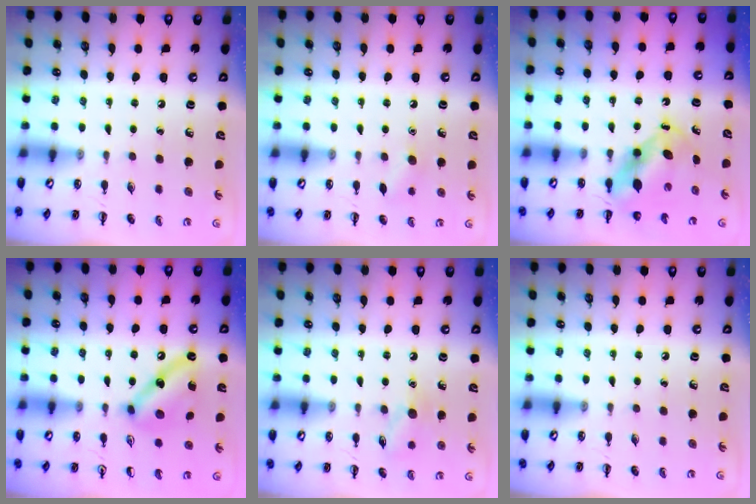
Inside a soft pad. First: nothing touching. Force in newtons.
{"total": 6.1, "press": 6.0, "slide": 1.4}
{"total": 5.8, "press": 5.6, "slide": 1.3}
{"total": 10.3, "press": 10.3, "slide": 0.5}
{"total": 8.8, "press": 8.7, "slide": 1.4}
{"total": 0.0}